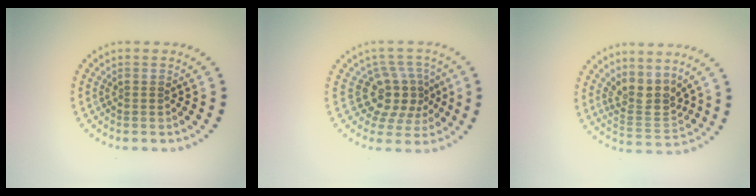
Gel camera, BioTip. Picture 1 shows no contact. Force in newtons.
{"total": 4.0, "press": 3.3, "slide": 2.3}
{"total": 3.3, "press": 2.5, "slide": 2.1}